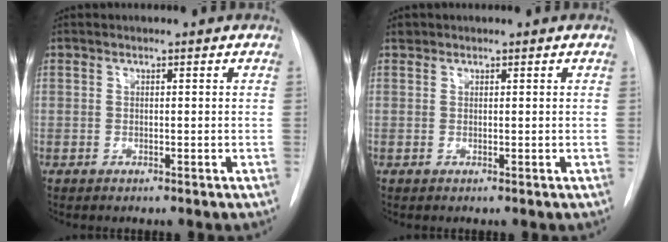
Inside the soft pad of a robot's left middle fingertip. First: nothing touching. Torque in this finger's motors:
{"motor_torque": [-0.06, 0.07, -0.04, 0.01]}